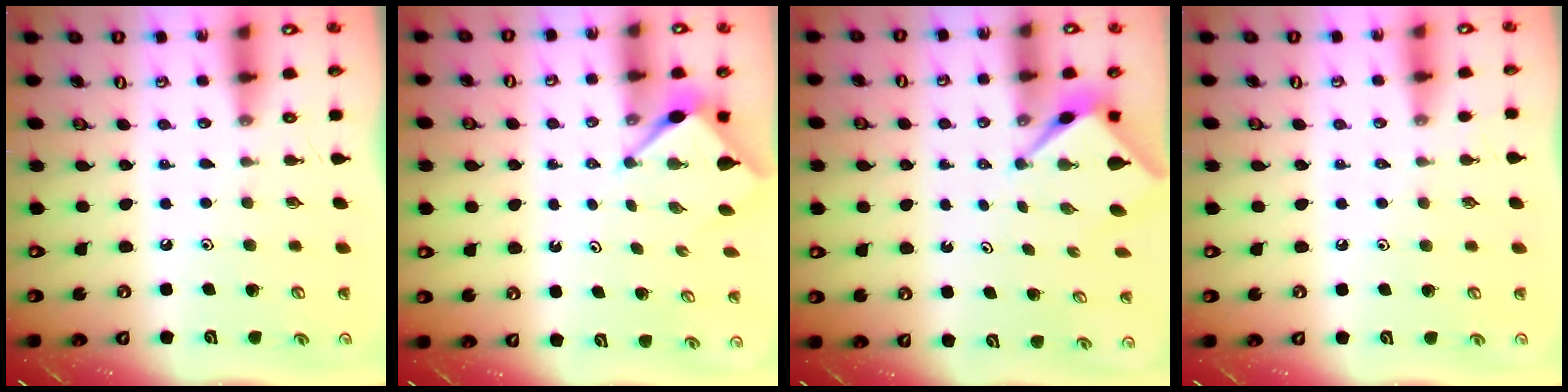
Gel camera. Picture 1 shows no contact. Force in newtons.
{"total": 3.0, "press": 3.0, "slide": 0.3}
{"total": 2.6, "press": 2.6, "slide": 0.1}
{"total": 0.6, "press": 0.6, "slide": 0.2}